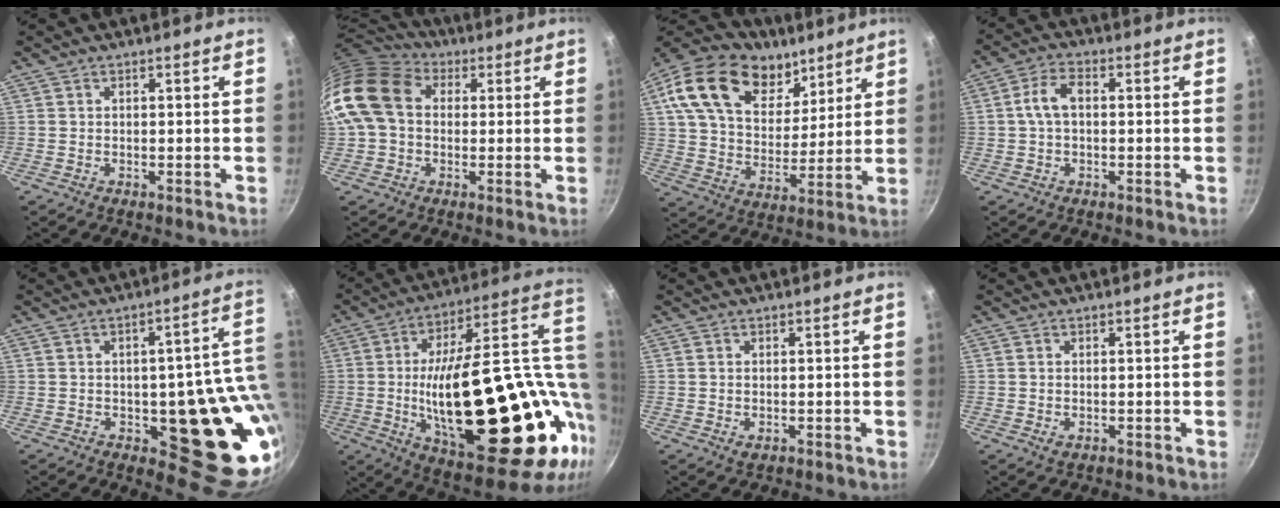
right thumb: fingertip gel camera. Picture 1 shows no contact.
{"total": 15.5, "force": [2.2, 11.7, 9.9], "torque": [-0.179, 0.031, 0.025]}
{"total": 24.7, "force": [12.8, 15.7, 14.1], "torque": [-0.229, -0.032, 0.218]}
{"total": 8.0, "force": [0.2, 4.9, 6.3], "torque": [-0.114, 0.030, -0.006]}
{"total": 13.6, "force": [-3.1, 5.2, 12.1], "torque": [-0.087, 0.007, -0.033]}
{"total": 39.7, "force": [-2.2, 17.1, 35.8], "torque": [-0.527, -0.004, -0.009]}
{"total": 1.1, "force": [-0.1, 0.7, 0.8], "torque": [-0.012, -0.002, 0.000]}
{"total": 1.0, "force": [0.0, 0.7, 0.8], "torque": [-0.011, -0.002, 0.000]}